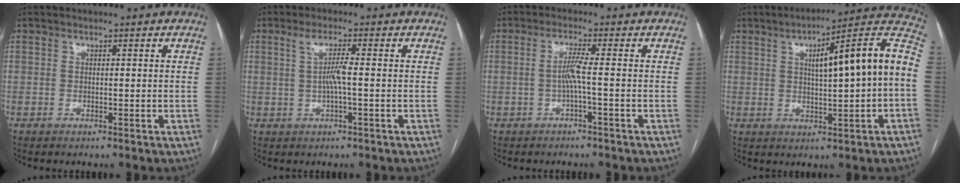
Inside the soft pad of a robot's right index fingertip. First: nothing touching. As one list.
[{"total": 3.5, "force": [0.2, 0.0, 3.5], "torque": [-0.070, 0.006, 0.007]}, {"total": 2.9, "force": [-0.6, -0.5, 2.8], "torque": [-0.054, 0.005, -0.010]}, {"total": 16.8, "force": [1.7, 1.5, 16.6], "torque": [-0.234, 0.037, 0.023]}]